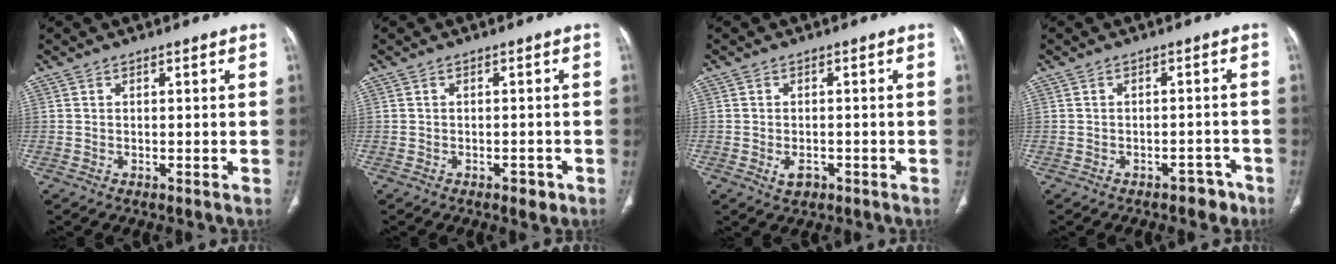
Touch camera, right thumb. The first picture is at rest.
{"total": 2.0, "force": [-1.2, 1.1, 1.2], "torque": [-0.009, 0.004, -0.012]}
{"total": 2.1, "force": [-0.8, 1.4, 1.4], "torque": [-0.022, 0.001, -0.008]}
{"total": 3.7, "force": [-2.8, 2.1, 1.2], "torque": [-0.003, 0.025, -0.031]}